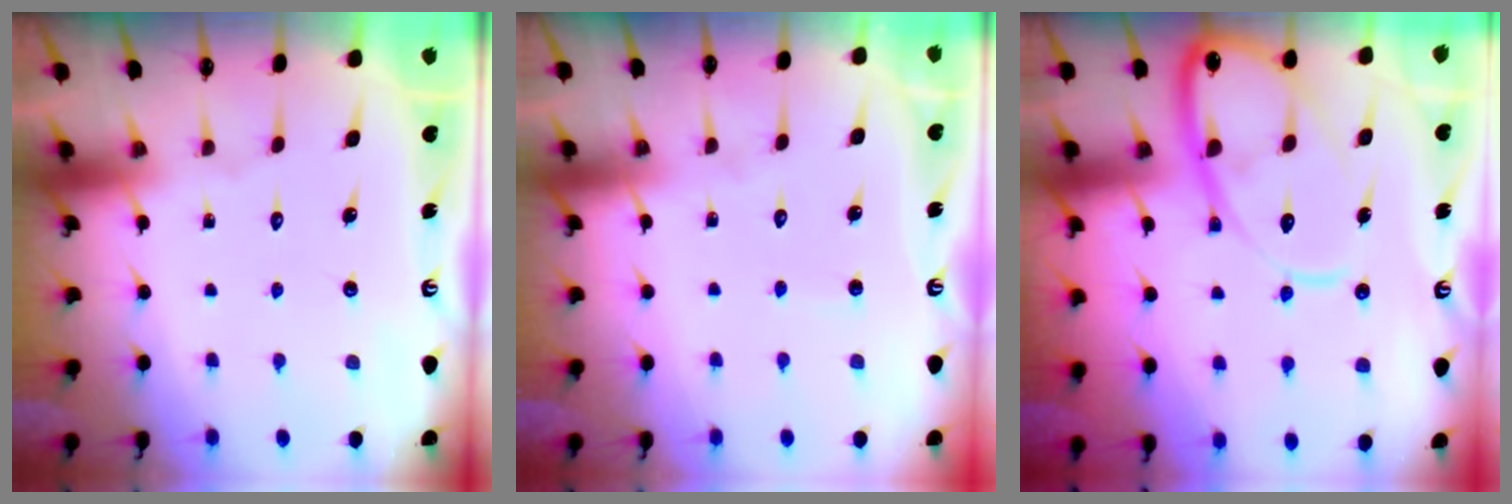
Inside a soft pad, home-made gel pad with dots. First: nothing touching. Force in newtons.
{"total": 2.9, "press": 2.9, "slide": 0.3}
{"total": 14.8, "press": 14.7, "slide": 1.5}